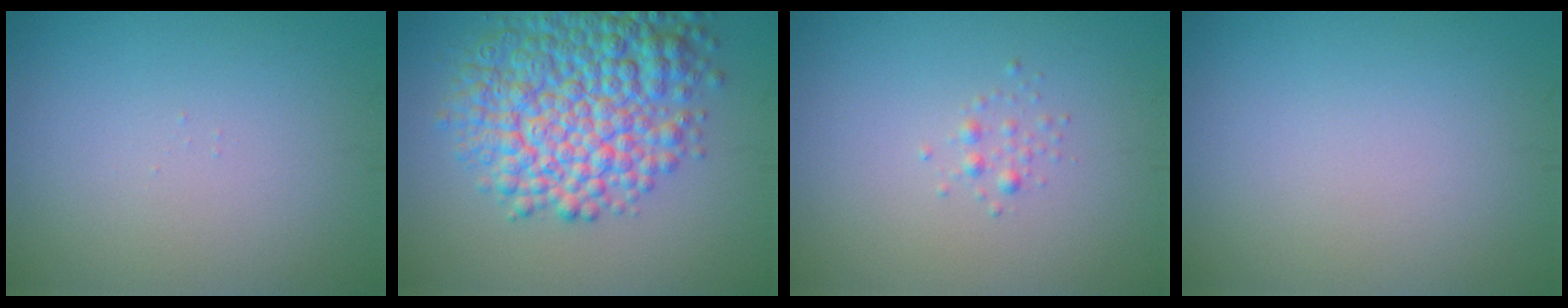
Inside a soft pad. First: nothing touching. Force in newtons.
{"total": 9.8, "press": 9.8, "slide": 0.1}
{"total": 0.8, "press": 0.8, "slide": 0.0}
{"total": 0.0}